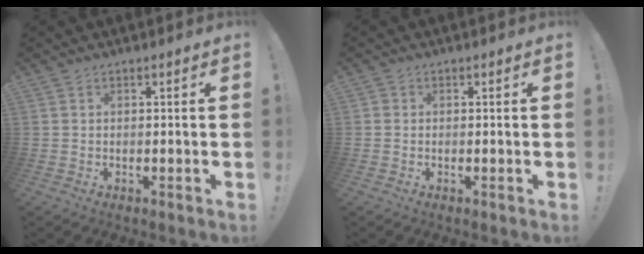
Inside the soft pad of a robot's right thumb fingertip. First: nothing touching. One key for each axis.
{"total": 0.7, "fx": 0.0, "fy": 0.7, "fz": 0.2, "tx": -0.003, "ty": 0.002, "tz": 0.001}